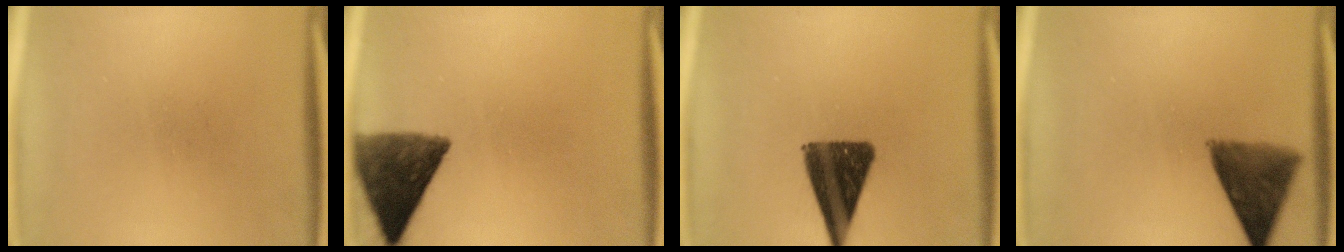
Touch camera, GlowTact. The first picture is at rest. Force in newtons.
{"total": 10.7}
{"total": 13.2}
{"total": 9.0}